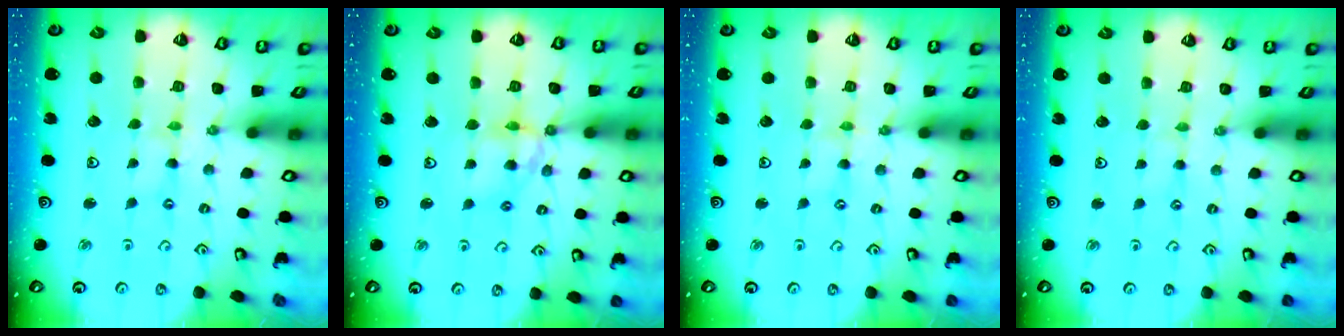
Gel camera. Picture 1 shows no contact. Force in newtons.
{"total": 9.8, "press": 9.8, "slide": 0.8}
{"total": 0.9, "press": 0.9, "slide": 0.3}
{"total": 0.8, "press": 0.8, "slide": 0.3}